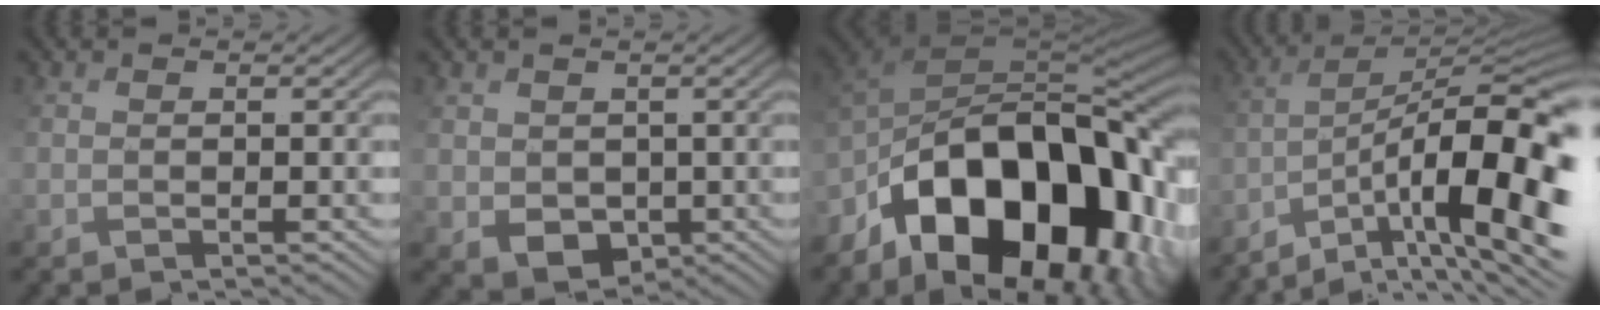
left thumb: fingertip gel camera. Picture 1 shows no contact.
{"total": 3.7, "force": [0.5, 3.3, 1.7], "torque": [-0.052, -0.015, 0.012]}
{"total": 20.9, "force": [-8.3, 11.1, 15.7], "torque": [-0.270, -0.014, -0.126]}
{"total": 16.3, "force": [-7.6, 5.0, 13.5], "torque": [-0.215, -0.007, -0.126]}